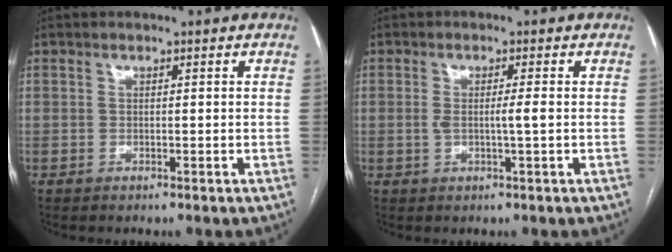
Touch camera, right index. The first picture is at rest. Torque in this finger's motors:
{"motor_torque": [0.71, 0.05, 0.33, 0.10]}